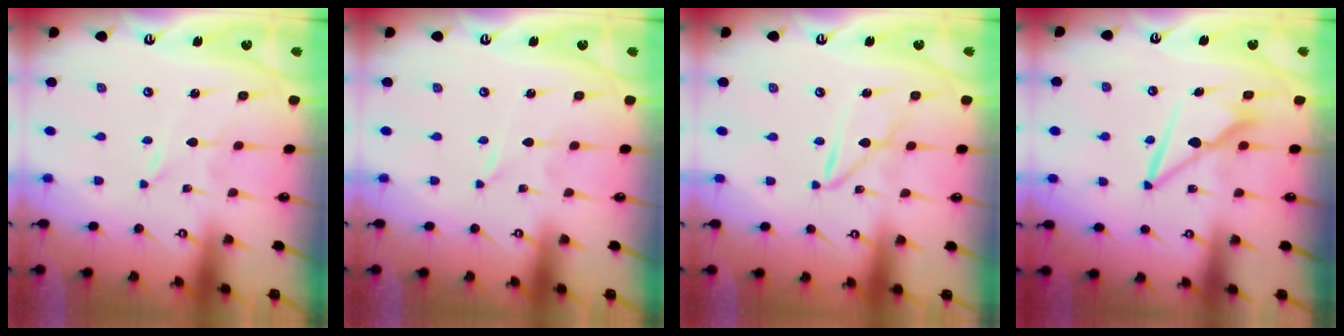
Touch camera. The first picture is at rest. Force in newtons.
{"total": 0.0}
{"total": 4.6, "press": 4.6, "slide": 0.3}
{"total": 8.2, "press": 8.2, "slide": 0.7}